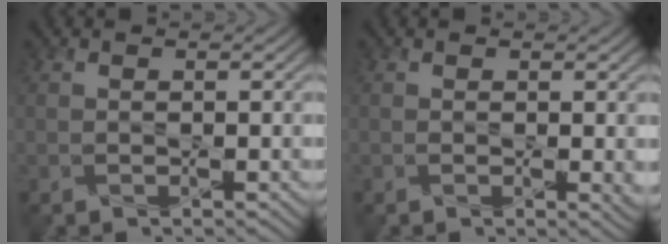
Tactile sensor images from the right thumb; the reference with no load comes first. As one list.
[{"total": 1.2, "force": [0.2, 0.3, 1.1], "torque": [-0.014, -0.007, 0.003]}]